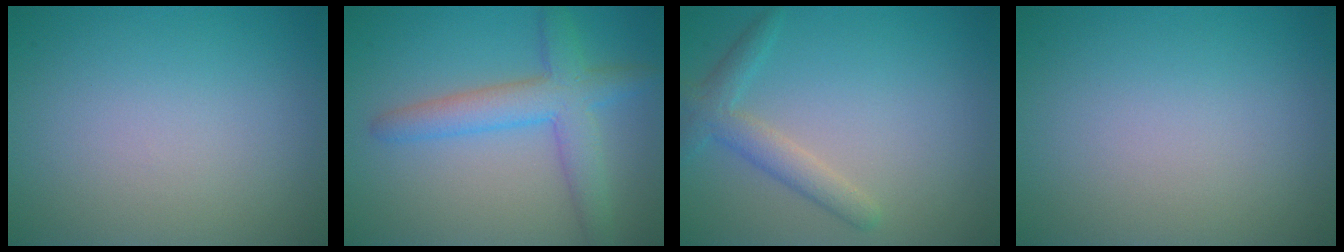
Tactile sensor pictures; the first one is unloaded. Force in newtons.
{"total": 4.8, "press": 4.8, "slide": 0.3}
{"total": 2.7, "press": 2.7, "slide": 0.1}
{"total": 0.0}